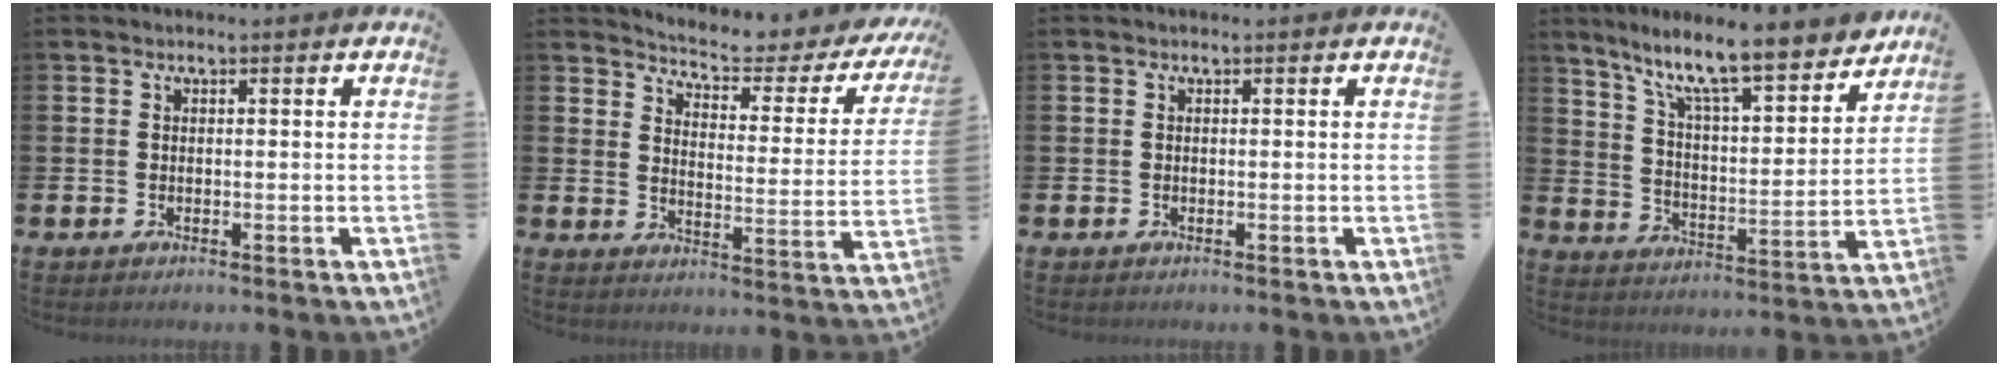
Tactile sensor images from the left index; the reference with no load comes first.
{"total": 4.7, "force": [4.4, 0.7, 1.4], "torque": [-0.044, -0.041, 0.064]}
{"total": 0.0}
{"total": 10.9, "force": [9.4, 1.4, 5.3], "torque": [-0.114, -0.069, 0.153]}